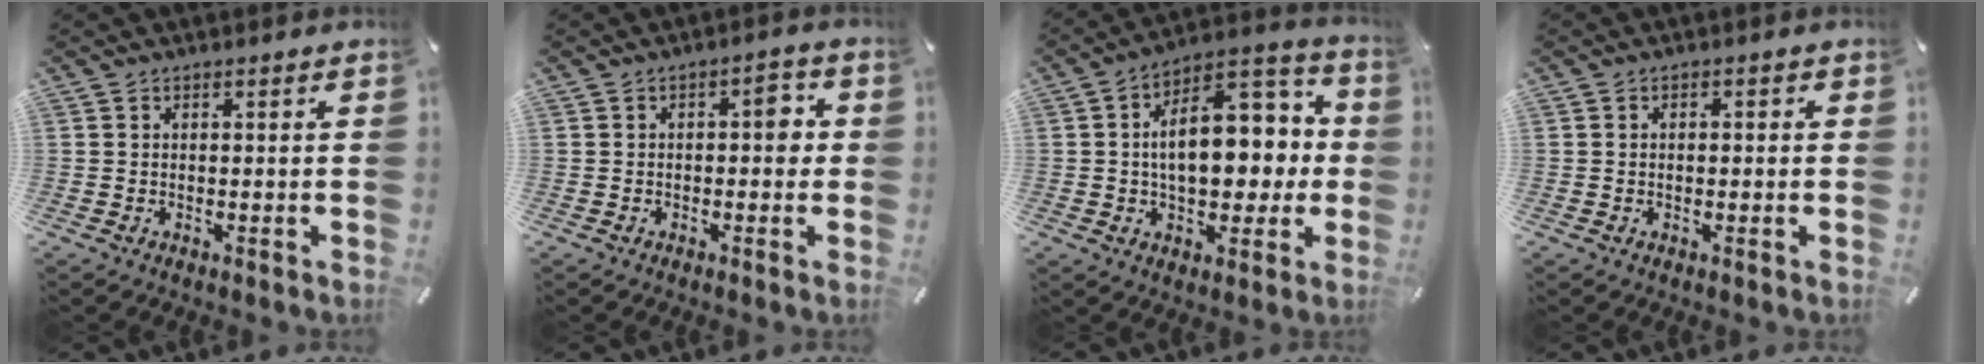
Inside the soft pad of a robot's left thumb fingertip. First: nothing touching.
{"total": 4.2, "force": [-0.1, 2.2, 3.5], "torque": [-0.045, 0.006, -0.011]}
{"total": 17.0, "force": [1.7, 10.8, 13.0], "torque": [-0.168, -0.008, 0.033]}
{"total": 1.2, "force": [-0.2, 0.9, 0.7], "torque": [-0.014, 0.005, -0.006]}